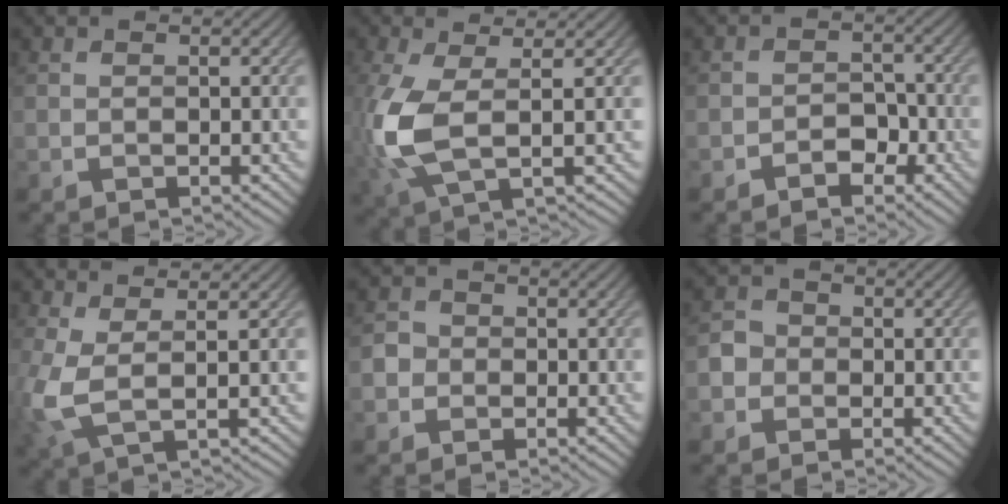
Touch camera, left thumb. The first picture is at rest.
{"total": 7.8, "force": [0.4, 2.8, 7.3], "torque": [-0.185, 0.000, 0.004]}
{"total": 2.6, "force": [-1.6, 1.7, 1.2], "torque": [-0.007, 0.008, -0.031]}
{"total": 4.6, "force": [1.1, 1.3, 4.3], "torque": [-0.111, 0.006, 0.017]}
{"total": 2.1, "force": [-0.4, 2.0, 0.3], "torque": [-0.002, 0.006, -0.019]}
{"total": 2.5, "force": [-0.6, 2.4, 0.4], "torque": [-0.004, 0.007, -0.023]}